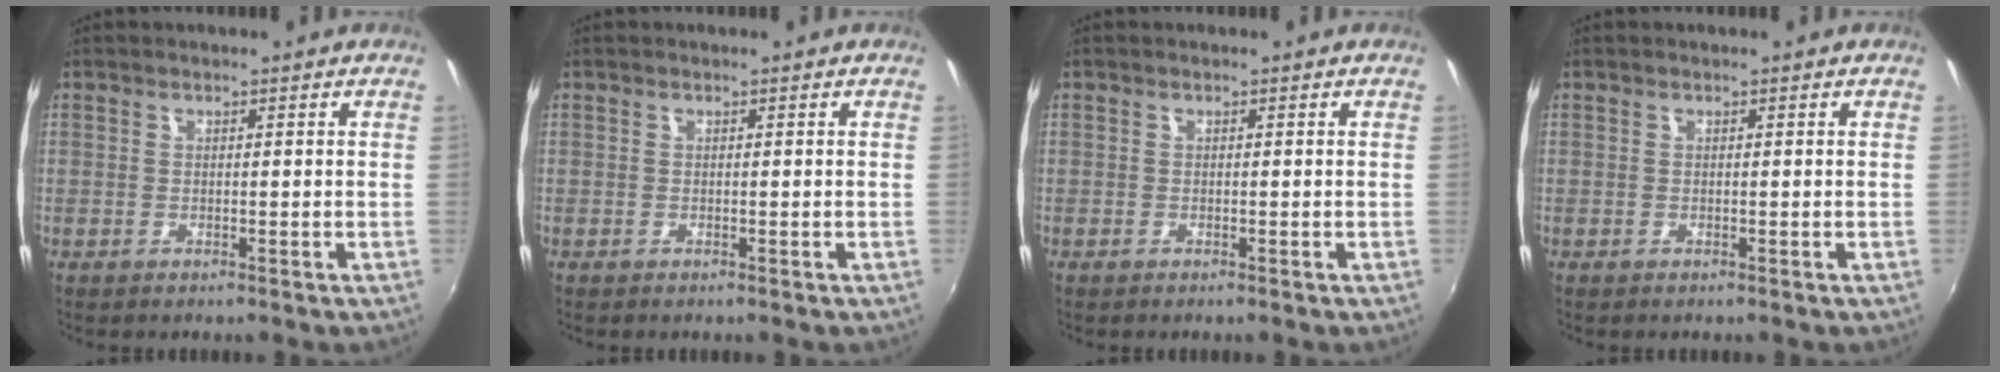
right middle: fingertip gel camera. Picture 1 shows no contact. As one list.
[{"total": 0.0}, {"total": 0.0}, {"total": 0.0}]